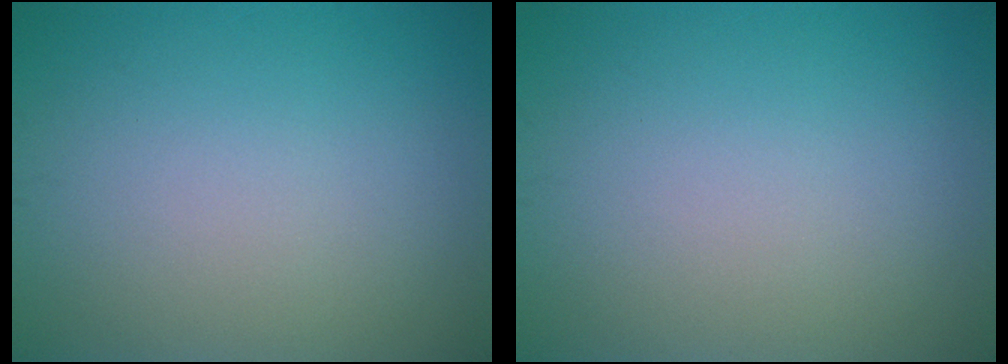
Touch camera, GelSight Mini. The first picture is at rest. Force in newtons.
{"total": 0.0}